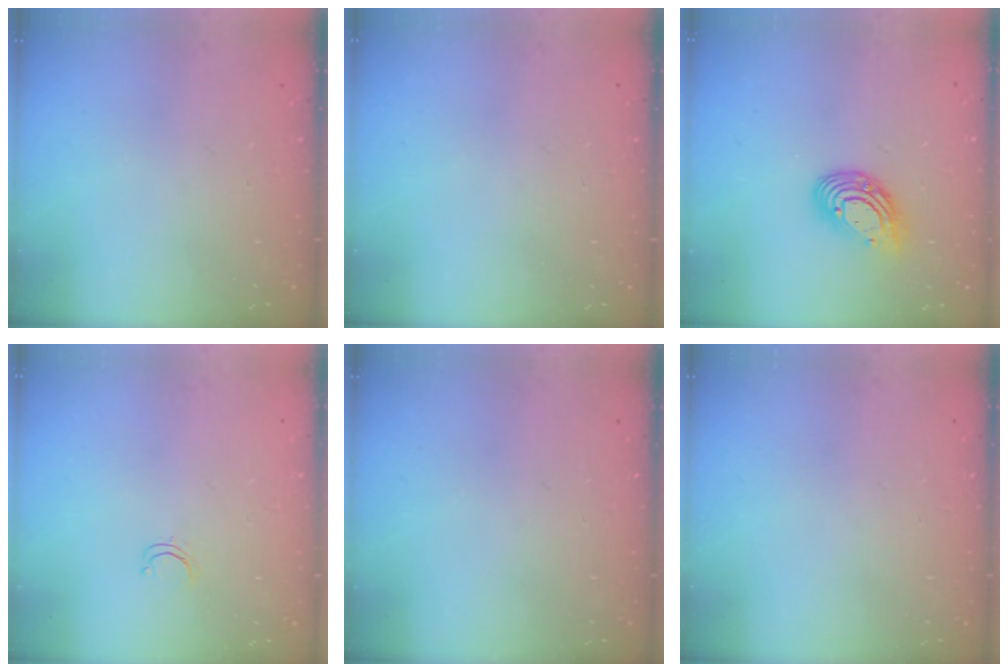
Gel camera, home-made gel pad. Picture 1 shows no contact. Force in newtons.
{"total": 0.0}
{"total": 10.1, "press": 10.1, "slide": 0.9}
{"total": 2.4, "press": 2.4, "slide": 0.2}
{"total": 0.0}
{"total": 0.0}